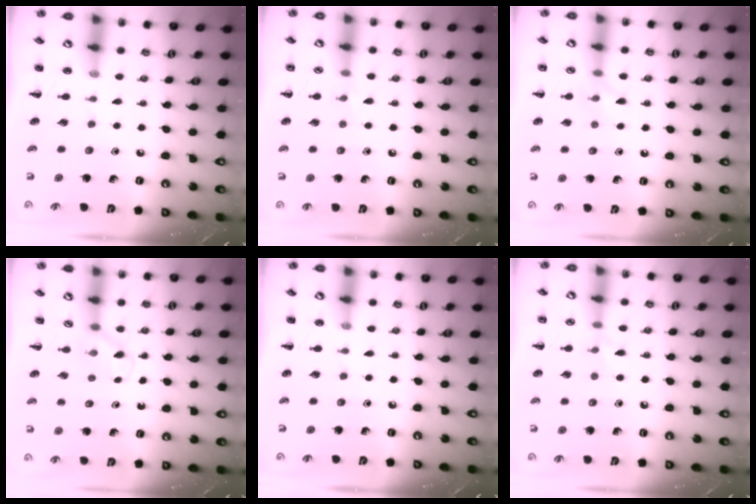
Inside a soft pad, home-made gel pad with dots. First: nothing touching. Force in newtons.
{"total": 3.8, "press": 3.6, "slide": 1.3}
{"total": 6.4, "press": 6.4, "slide": 0.9}
{"total": 2.6, "press": 2.4, "slide": 0.9}
{"total": 0.0}
{"total": 5.2, "press": 4.9, "slide": 1.9}